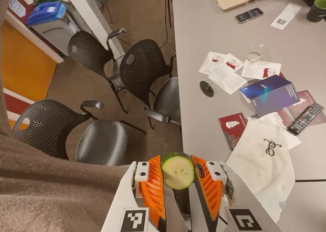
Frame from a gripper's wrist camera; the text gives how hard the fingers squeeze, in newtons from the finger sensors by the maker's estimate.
{"total": 9.5, "left": 9.1, "right": 10.0}